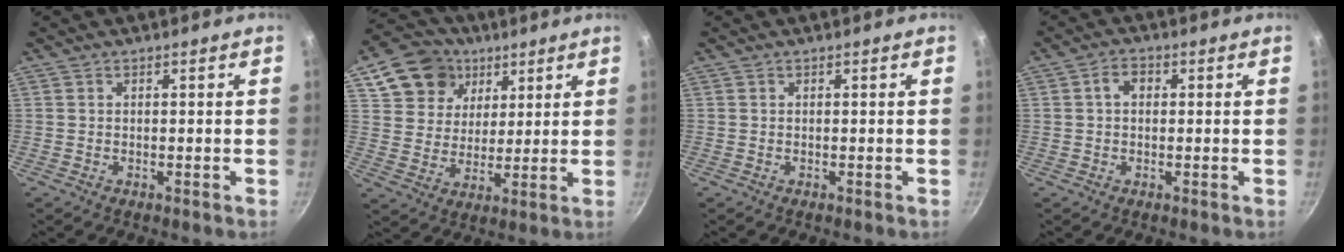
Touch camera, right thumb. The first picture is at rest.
{"total": 13.2, "force": [6.7, 10.3, 5.0], "torque": [-0.062, -0.012, 0.114]}
{"total": 0.0}
{"total": 3.2, "force": [0.5, 2.3, 2.1], "torque": [-0.029, 0.009, 0.003]}